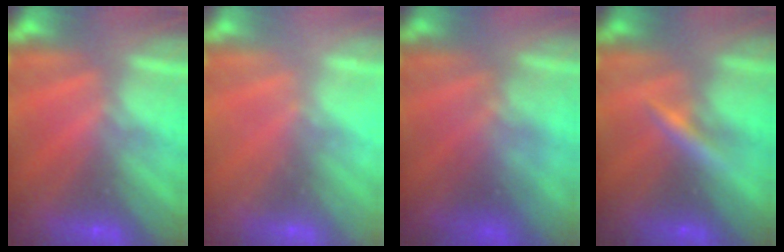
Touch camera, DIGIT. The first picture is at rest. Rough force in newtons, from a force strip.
{"total": 2.0}
{"total": 1.5}
{"total": 2.7}